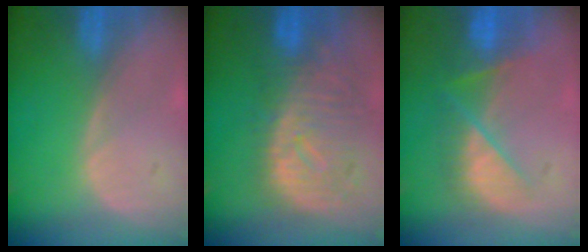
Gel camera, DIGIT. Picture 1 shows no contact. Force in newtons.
{"total": 10.9, "press": 9.7, "slide": 4.9}
{"total": 7.6, "press": 7.1, "slide": 2.6}